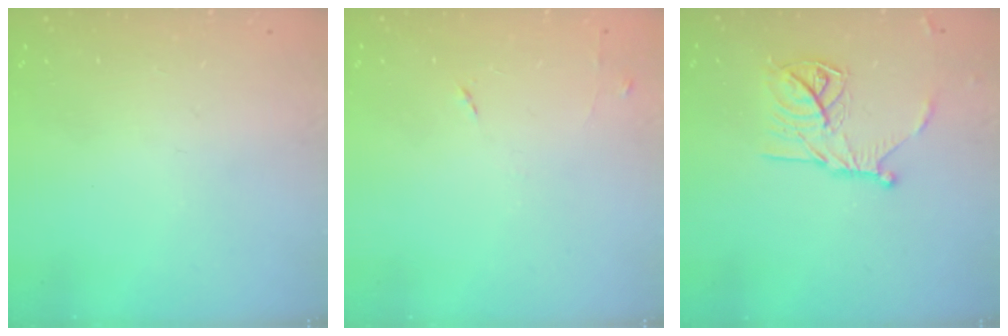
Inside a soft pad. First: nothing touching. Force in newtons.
{"total": 5.3, "press": 5.2, "slide": 0.8}
{"total": 14.3, "press": 14.2, "slide": 0.5}